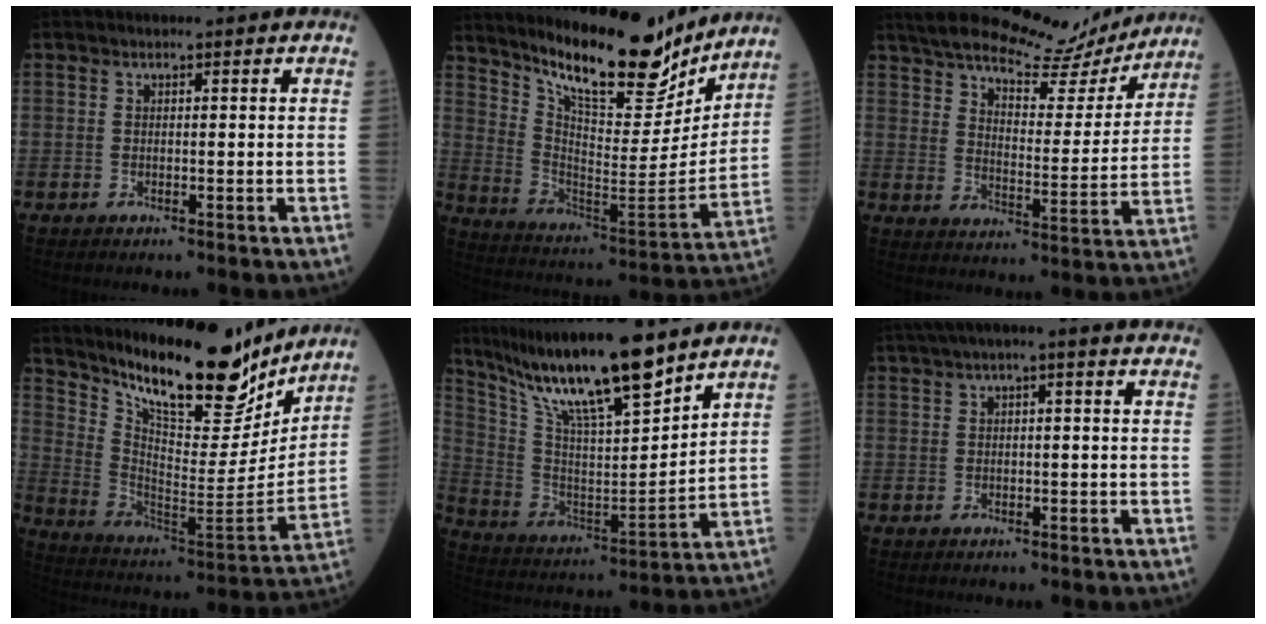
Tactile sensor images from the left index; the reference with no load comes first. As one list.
[{"total": 18.4, "force": [15.4, 4.4, 9.1], "torque": [-0.152, -0.041, 0.252]}, {"total": 17.0, "force": [15.1, 4.2, 6.5], "torque": [-0.100, -0.011, 0.210]}, {"total": 20.2, "force": [16.7, 4.9, 10.3], "torque": [-0.174, -0.041, 0.269]}, {"total": 18.9, "force": [14.6, 2.0, 11.8], "torque": [-0.216, -0.005, 0.271]}, {"total": 6.1, "force": [3.5, 0.9, 4.9], "torque": [-0.086, 0.038, 0.049]}]